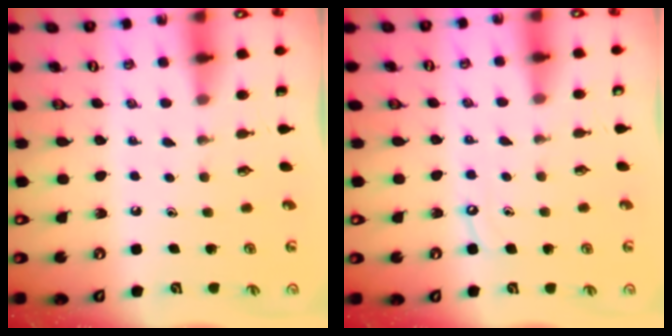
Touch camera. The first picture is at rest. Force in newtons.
{"total": 4.4, "press": 4.4, "slide": 0.5}